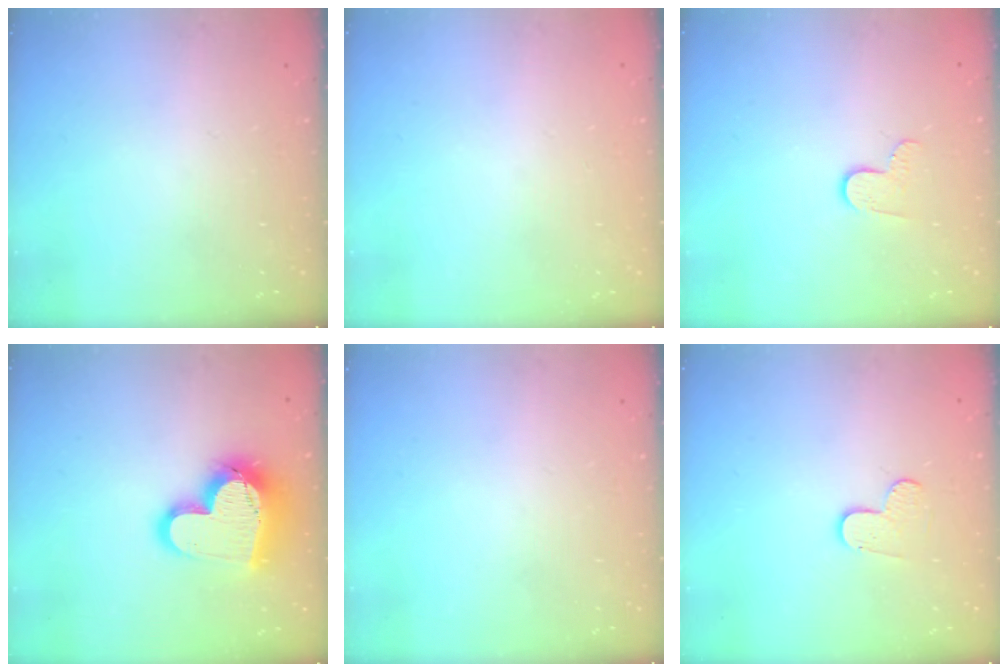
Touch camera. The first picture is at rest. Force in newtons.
{"total": 0.8, "press": 0.5, "slide": 0.6}
{"total": 6.4, "press": 6.4, "slide": 0.5}
{"total": 17.4, "press": 17.4, "slide": 1.3}
{"total": 0.0}
{"total": 4.1, "press": 4.1, "slide": 0.3}